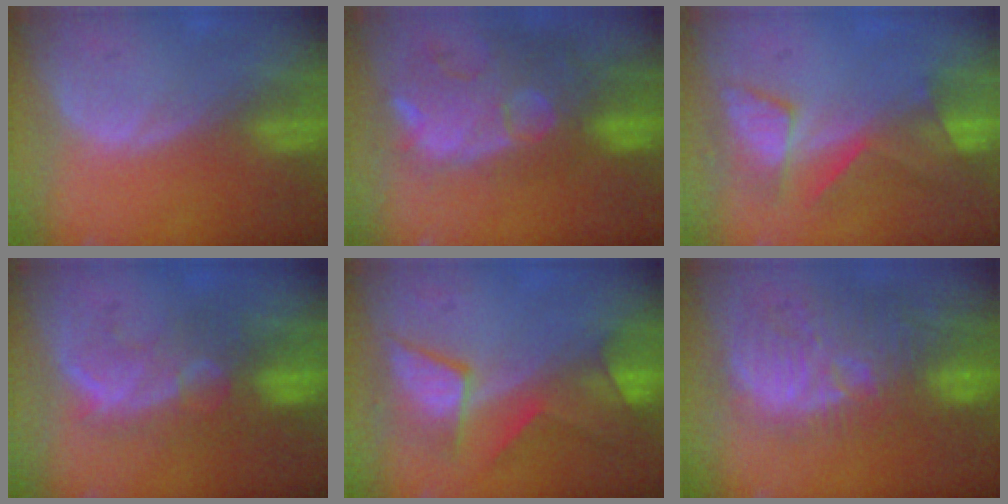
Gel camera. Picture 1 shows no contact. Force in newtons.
{"total": 12.9, "press": 11.3, "slide": 6.2}
{"total": 7.3, "press": 6.9, "slide": 2.5}
{"total": 9.9, "press": 8.6, "slide": 4.9}
{"total": 7.8, "press": 7.6, "slide": 1.5}
{"total": 12.3, "press": 11.7, "slide": 3.8}